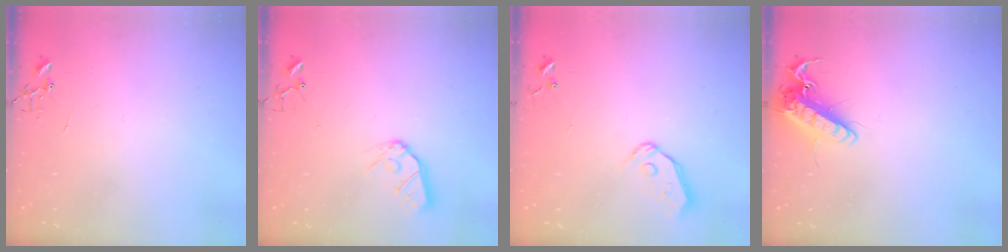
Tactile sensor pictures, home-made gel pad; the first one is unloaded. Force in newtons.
{"total": 9.2, "press": 9.2, "slide": 0.8}
{"total": 6.8, "press": 6.8, "slide": 0.7}
{"total": 13.8, "press": 13.7, "slide": 1.9}